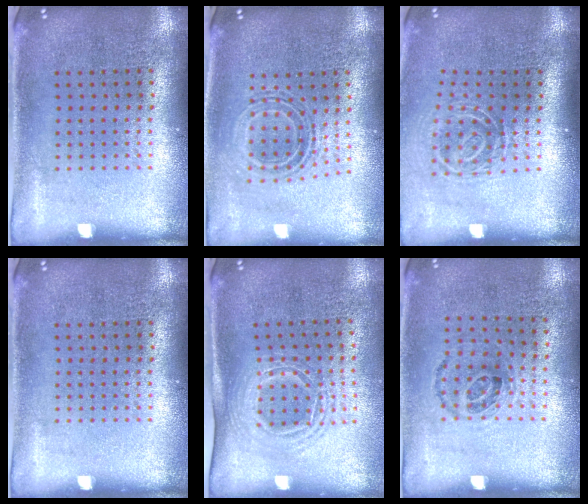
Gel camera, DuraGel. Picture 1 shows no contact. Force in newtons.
{"total": 0.9, "press": 0.8, "slide": 0.3}
{"total": 1.8, "press": 1.2, "slide": 1.4}
{"total": 0.0}
{"total": 1.6, "press": 1.3, "slide": 1.0}
{"total": 1.0, "press": 0.7, "slide": 0.7}